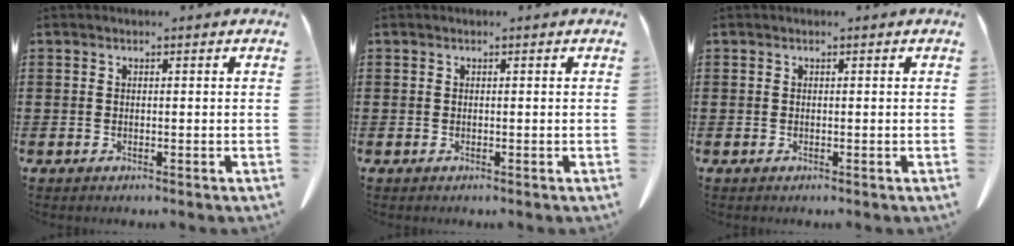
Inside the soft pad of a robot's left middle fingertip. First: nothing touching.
{"total": 0.0}
{"total": 0.0}